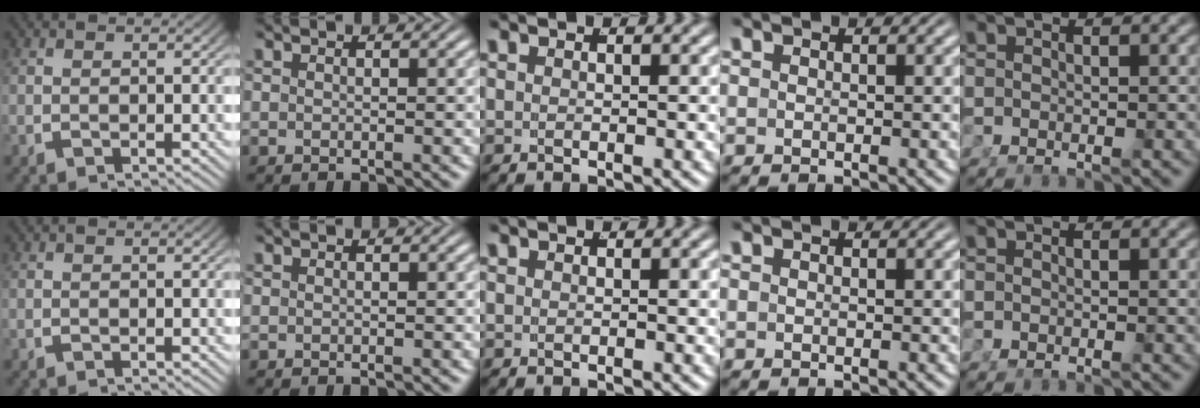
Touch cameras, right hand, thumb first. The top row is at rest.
{}